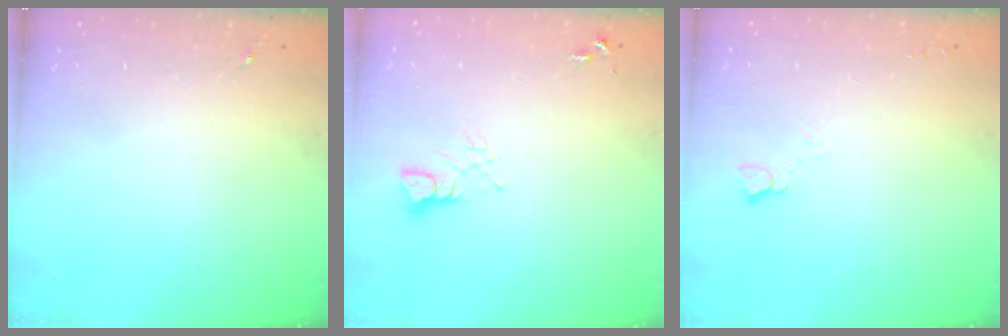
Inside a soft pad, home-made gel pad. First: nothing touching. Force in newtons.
{"total": 3.5, "press": 3.5, "slide": 0.2}
{"total": 2.8, "press": 2.7, "slide": 0.3}